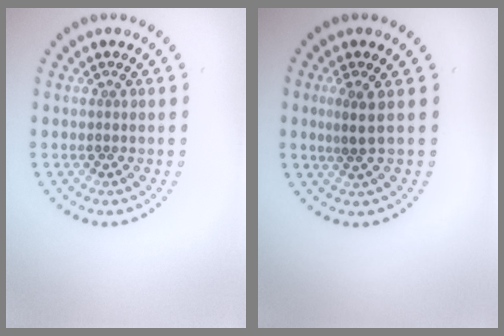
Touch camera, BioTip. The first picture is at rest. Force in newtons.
{"total": 1.8, "press": 1.4, "slide": 1.1}